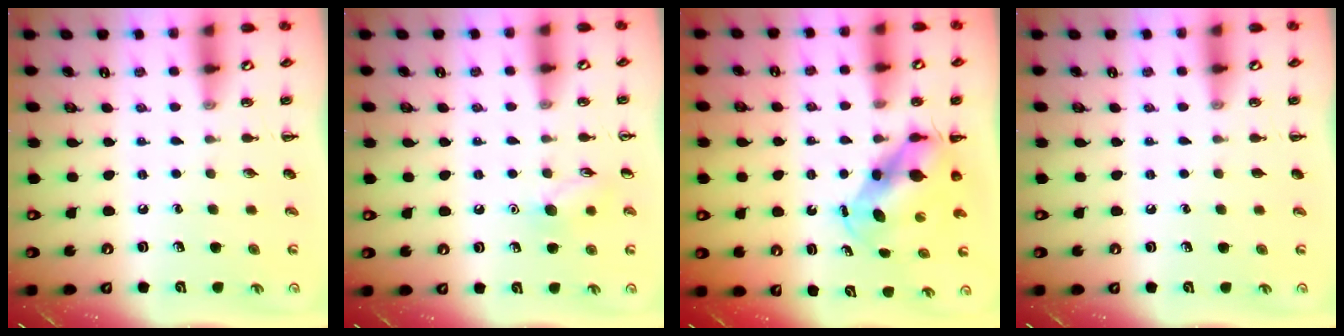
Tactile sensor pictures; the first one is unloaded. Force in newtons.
{"total": 7.5, "press": 7.4, "slide": 1.0}
{"total": 5.6, "press": 5.5, "slide": 1.3}
{"total": 0.0}